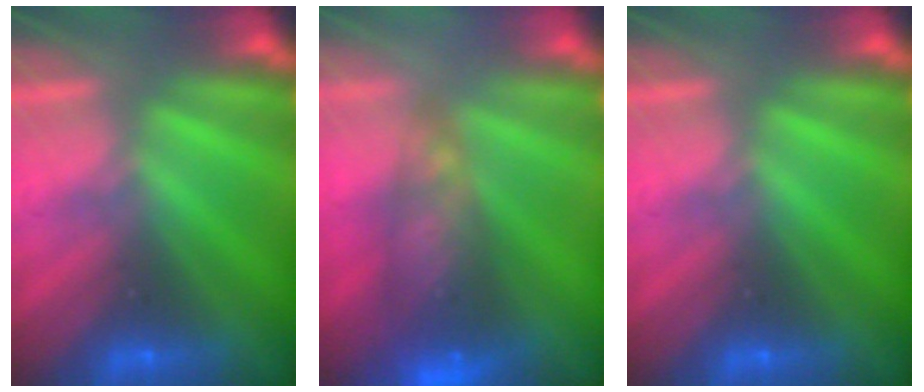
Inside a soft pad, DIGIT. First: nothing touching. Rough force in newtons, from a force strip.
{"total": 8.2}
{"total": 0.0}